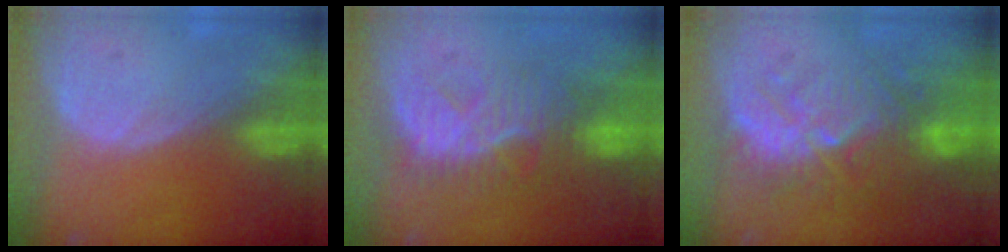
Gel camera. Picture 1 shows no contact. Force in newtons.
{"total": 8.0, "press": 7.9, "slide": 1.1}
{"total": 10.3, "press": 9.5, "slide": 3.9}